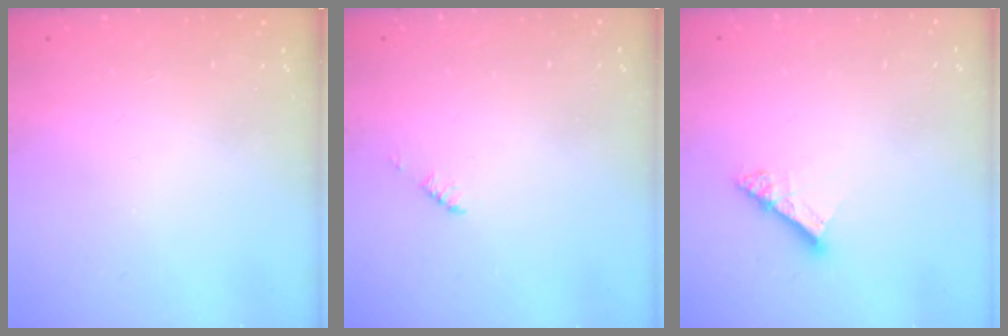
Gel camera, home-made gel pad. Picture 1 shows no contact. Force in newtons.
{"total": 1.2, "press": 1.2, "slide": 0.2}
{"total": 7.2, "press": 7.2, "slide": 0.5}